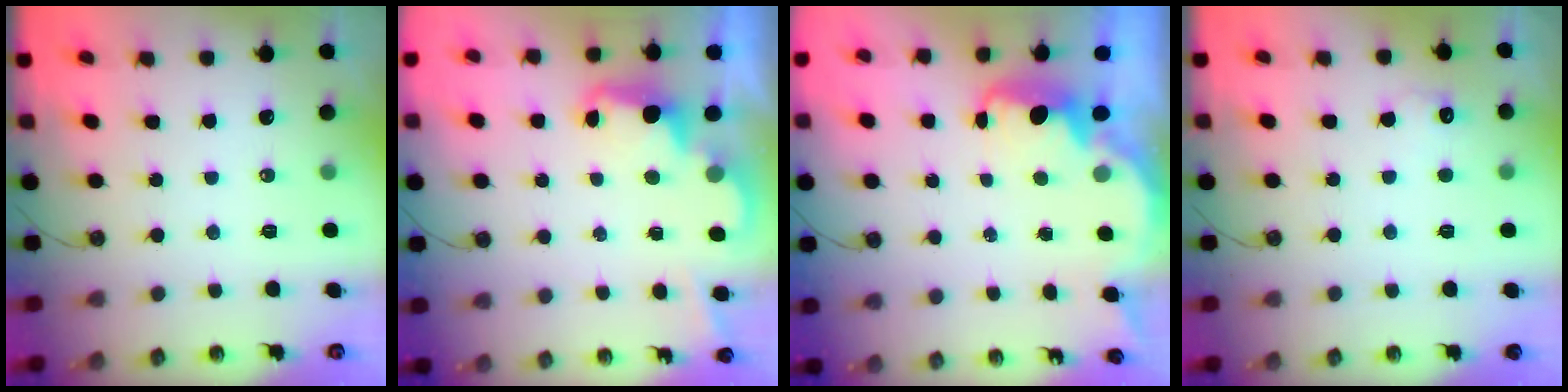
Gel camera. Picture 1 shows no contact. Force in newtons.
{"total": 2.5, "press": 2.5, "slide": 0.5}
{"total": 2.7, "press": 2.7, "slide": 0.4}
{"total": 6.4, "press": 6.3, "slide": 1.1}